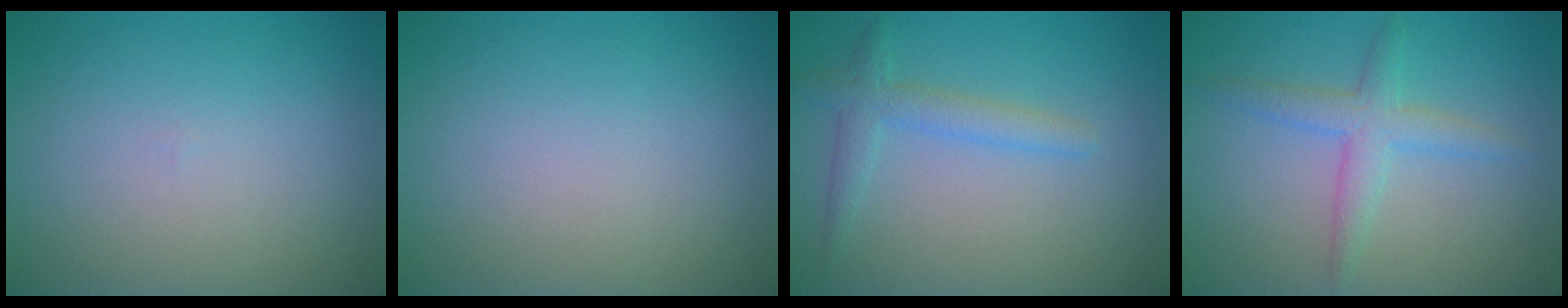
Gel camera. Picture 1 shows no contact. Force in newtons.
{"total": 0.0}
{"total": 2.4, "press": 2.4, "slide": 0.2}
{"total": 2.9, "press": 2.9, "slide": 0.2}